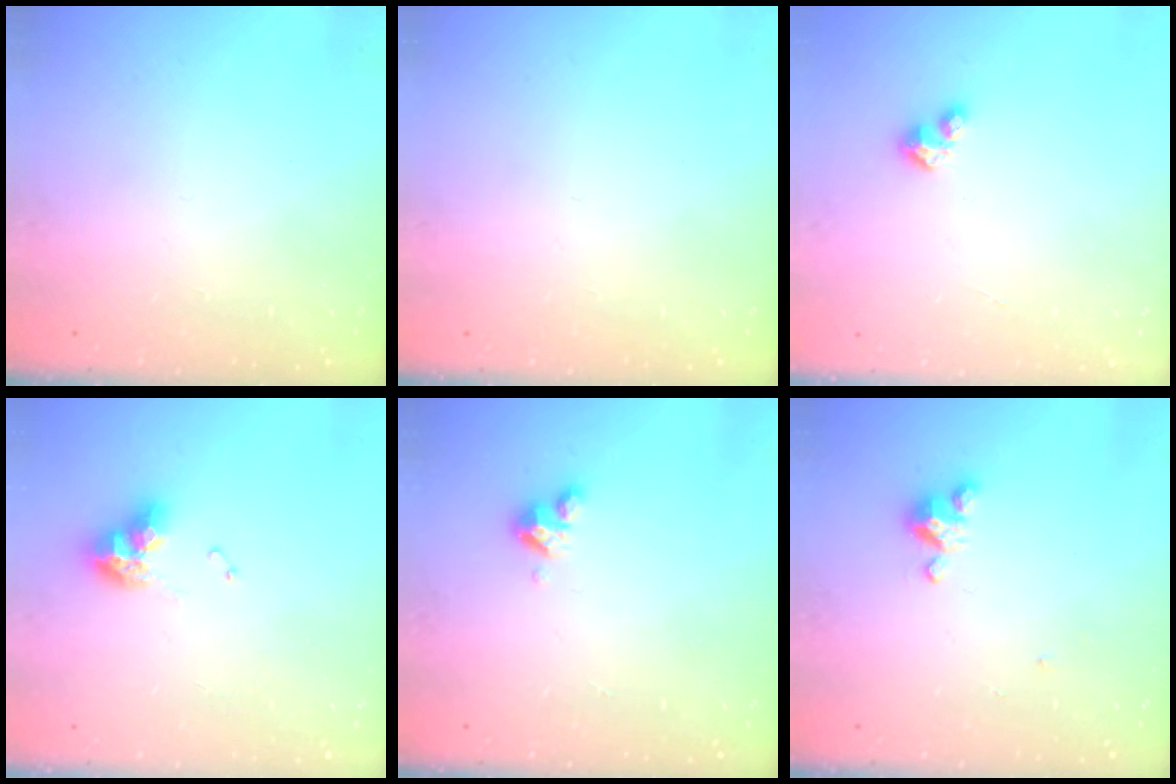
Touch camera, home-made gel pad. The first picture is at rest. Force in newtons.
{"total": 0.0}
{"total": 2.7, "press": 2.7, "slide": 0.3}
{"total": 9.1, "press": 9.0, "slide": 1.0}
{"total": 4.4, "press": 4.4, "slide": 0.4}
{"total": 2.9, "press": 2.9, "slide": 0.3}